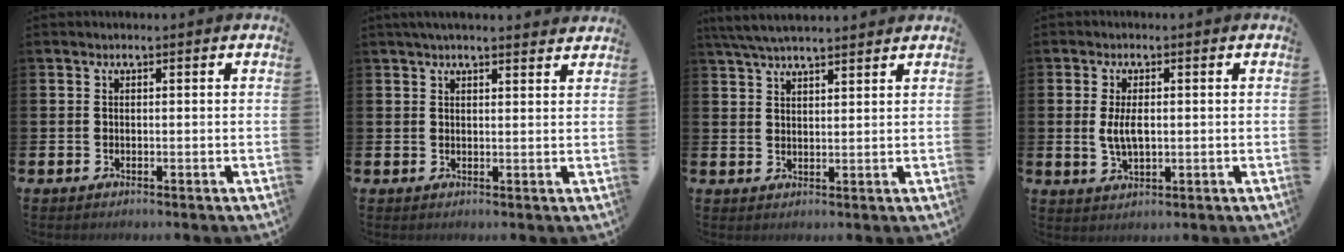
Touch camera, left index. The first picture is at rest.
{"total": 2.8, "force": [2.7, 0.2, 0.9], "torque": [-0.020, -0.005, 0.048]}
{"total": 5.1, "force": [4.7, 0.7, 1.7], "torque": [-0.050, -0.009, 0.089]}
{"total": 3.7, "force": [0.3, 1.8, 3.2], "torque": [-0.052, 0.002, 0.001]}